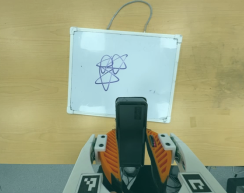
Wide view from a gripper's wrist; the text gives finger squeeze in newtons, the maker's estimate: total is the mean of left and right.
{"total": 4.5, "left": 3.2, "right": 5.8}